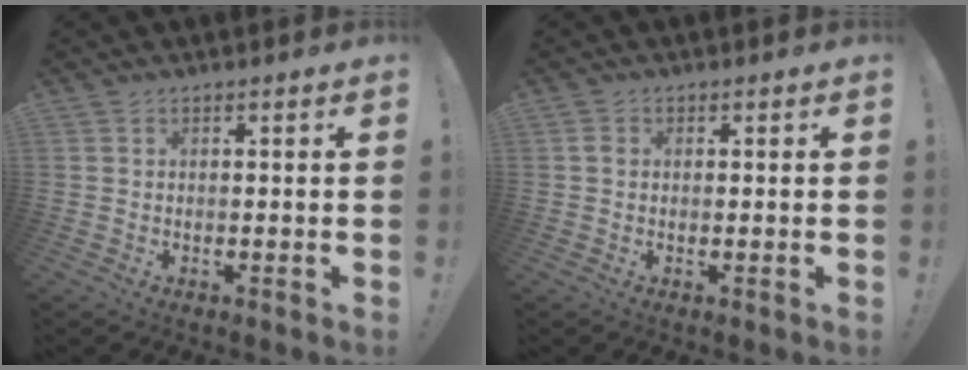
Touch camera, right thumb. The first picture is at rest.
{"total": 1.4, "force": [0.1, 1.1, 0.9], "torque": [-0.009, 0.003, 0.000]}